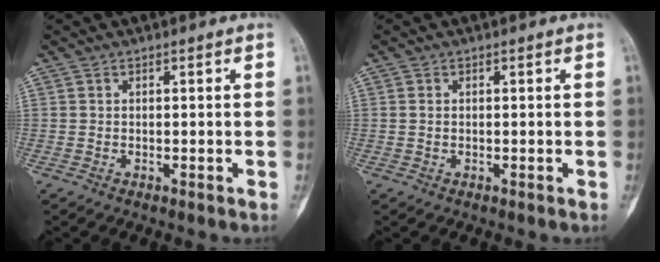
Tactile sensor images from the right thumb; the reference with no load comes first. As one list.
[{"total": 0.6, "force": [0.0, 0.4, 0.4], "torque": [-0.012, -0.001, 0.002]}]